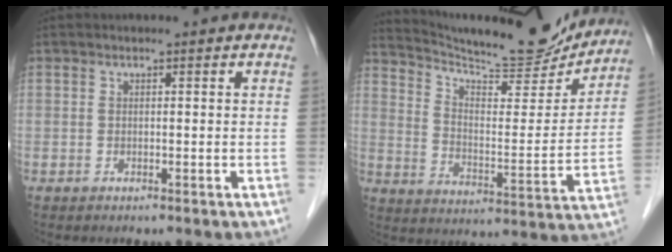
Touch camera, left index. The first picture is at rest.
{"total": 20.9, "force": [19.5, 2.4, 7.1], "torque": [-0.121, -0.033, 0.278]}